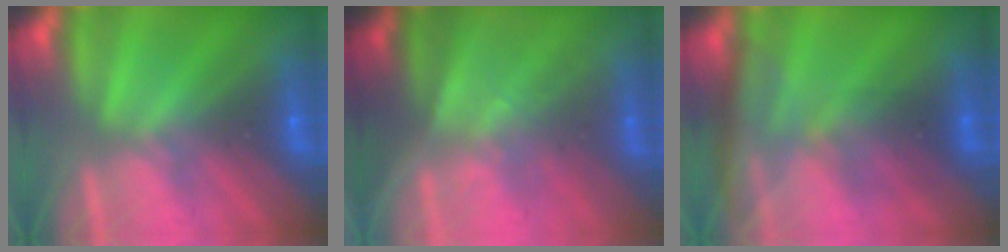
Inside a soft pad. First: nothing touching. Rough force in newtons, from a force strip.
{"total": 1.5}
{"total": 2.8}